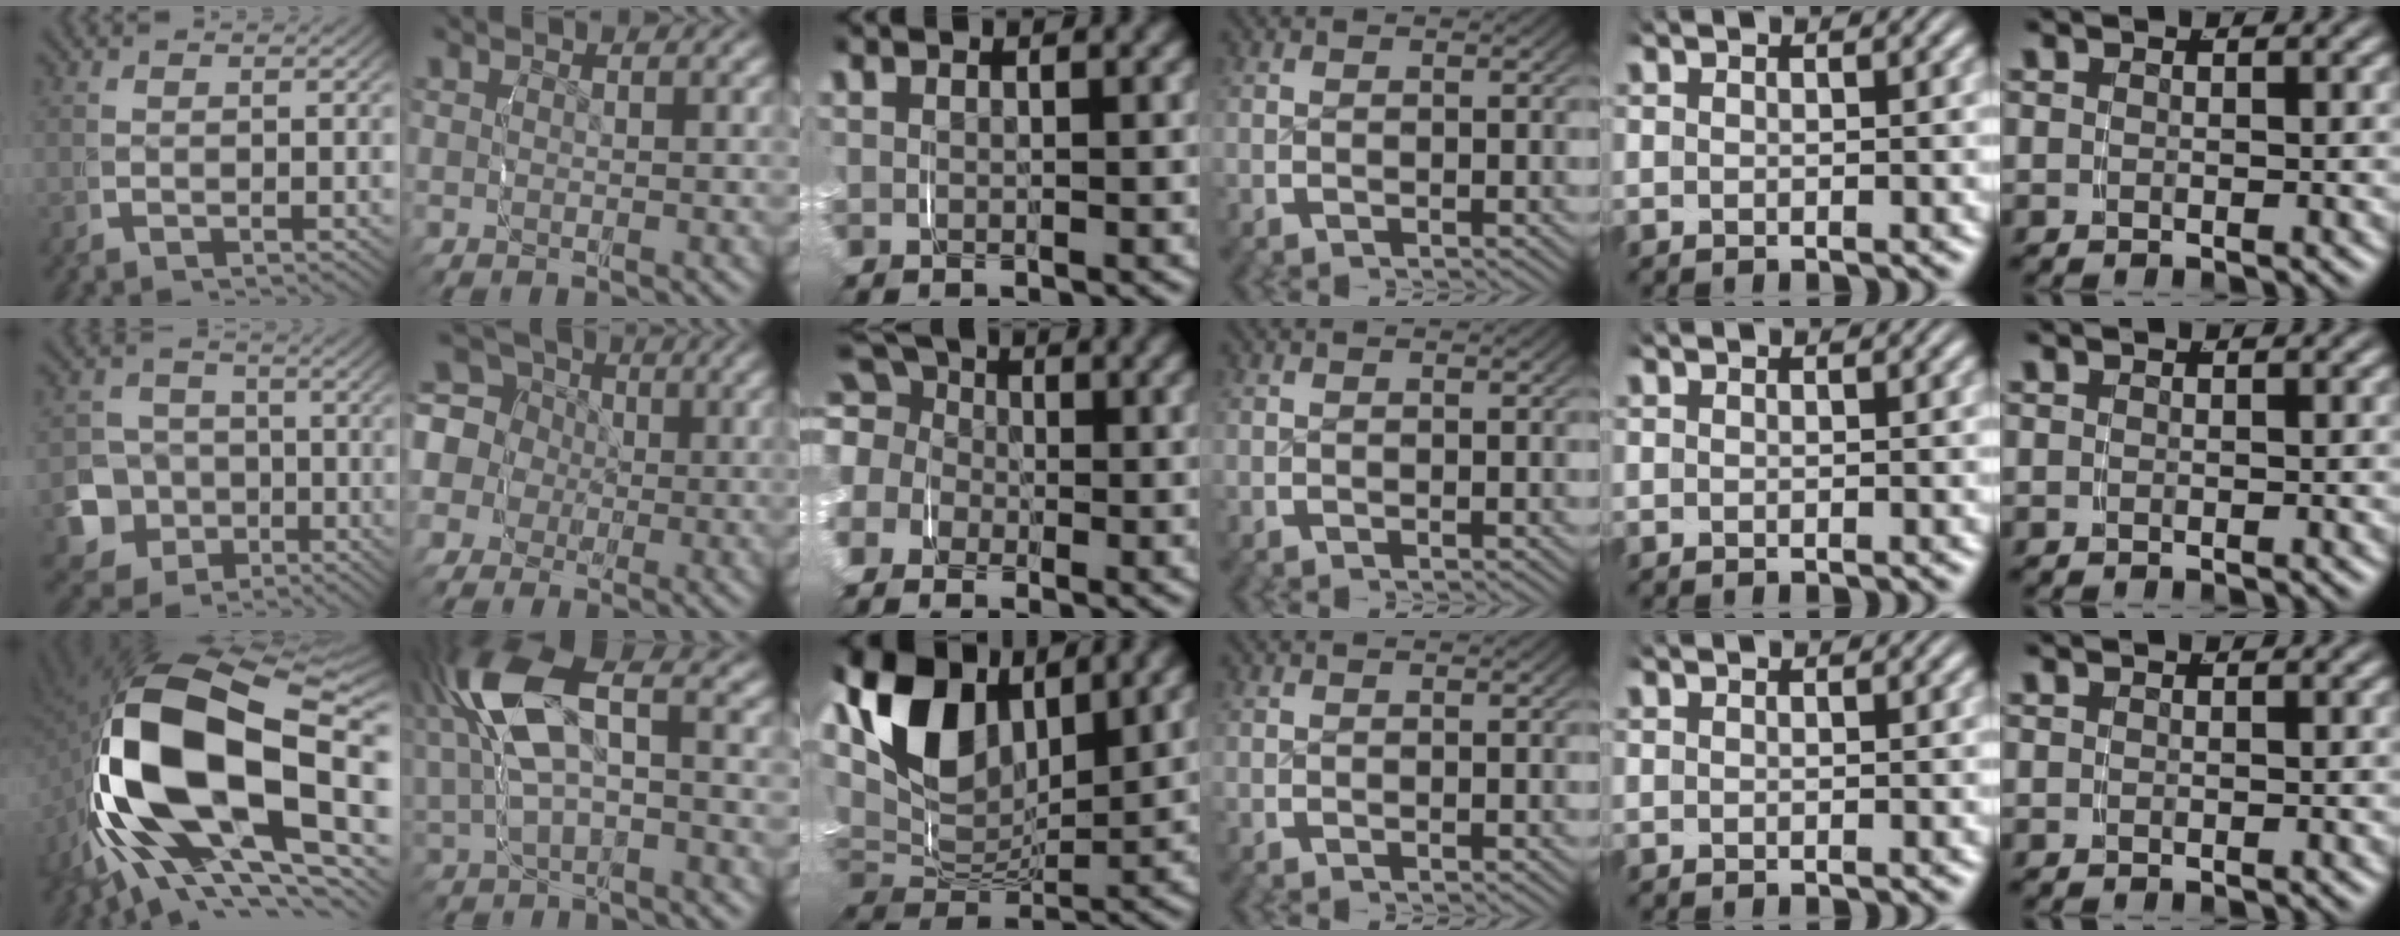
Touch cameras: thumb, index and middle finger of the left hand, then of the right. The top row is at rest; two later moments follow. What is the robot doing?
{"motion": "grasp_and_lifting", "object": "knife"}